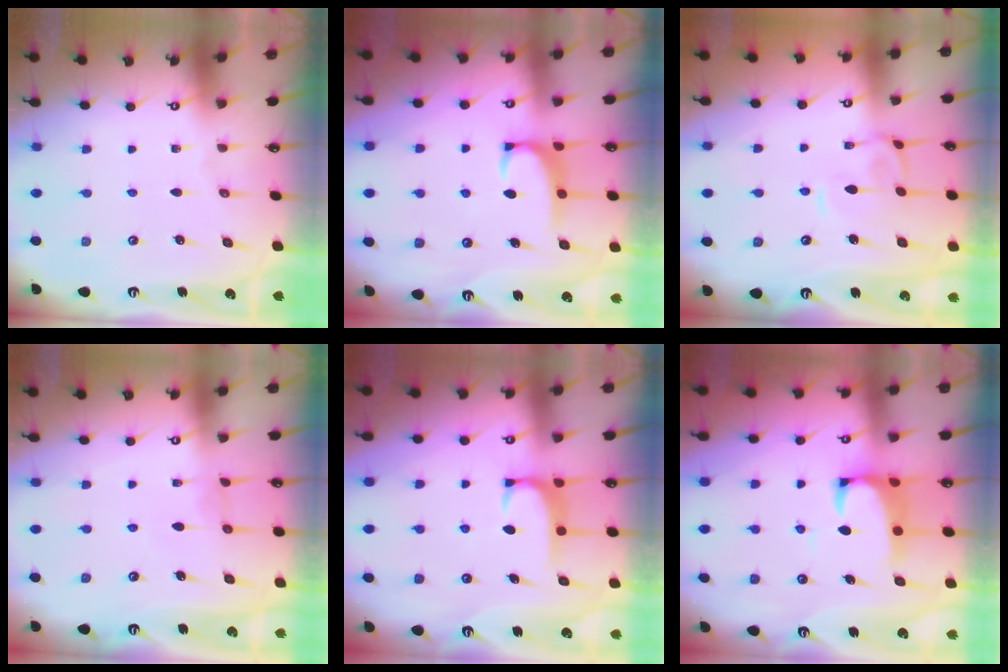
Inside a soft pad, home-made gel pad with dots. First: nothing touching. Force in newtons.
{"total": 2.3, "press": 2.3, "slide": 0.6}
{"total": 0.7, "press": 0.1, "slide": 0.7}
{"total": 0.6, "press": 0.4, "slide": 0.5}
{"total": 1.9, "press": 1.8, "slide": 0.5}
{"total": 3.9, "press": 3.8, "slide": 1.0}